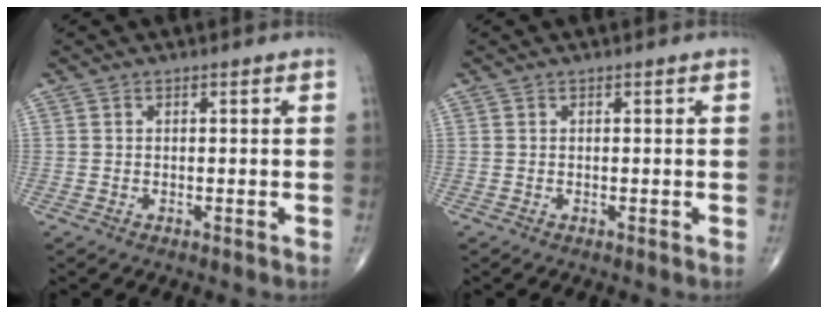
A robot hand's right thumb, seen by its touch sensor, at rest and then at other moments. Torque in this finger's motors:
{"motor_torque": [0.00, 0.00, 0.00, 0.00, 0.00]}